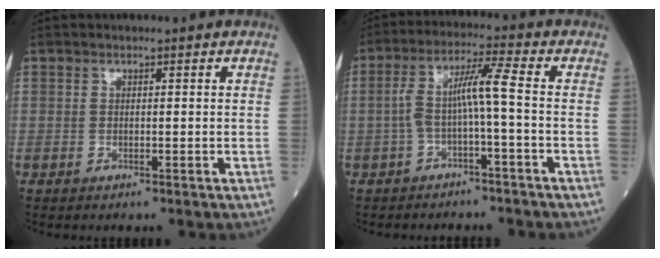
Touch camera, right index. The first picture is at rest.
{"total": 6.3, "force": [-1.3, -0.3, 6.2], "torque": [-0.124, 0.031, -0.020]}